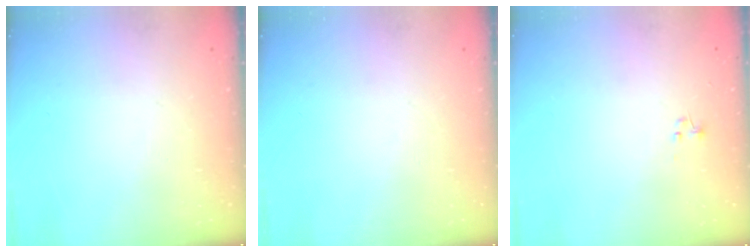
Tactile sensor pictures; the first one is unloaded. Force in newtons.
{"total": 0.0}
{"total": 0.6, "press": 0.6, "slide": 0.2}